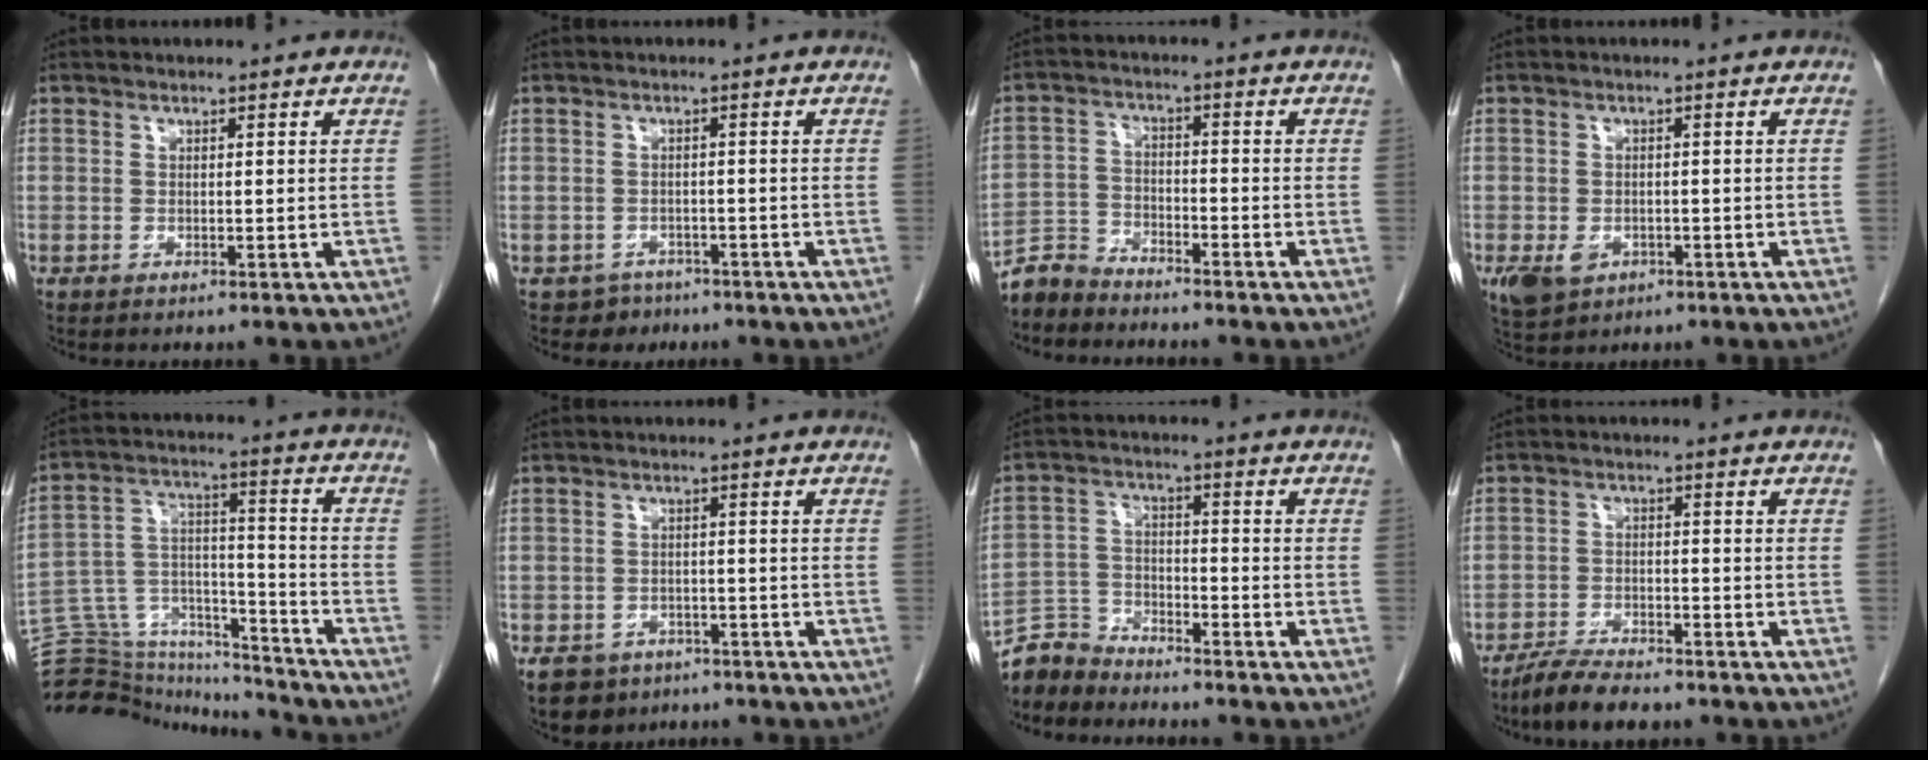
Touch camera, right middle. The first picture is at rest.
{"total": 2.9, "force": [-1.9, 2.1, -0.5], "torque": [0.002, 0.008, -0.027]}
{"total": 4.9, "force": [-4.8, 1.0, -0.2], "torque": [0.000, -0.005, -0.095]}
{"total": 5.1, "force": [-2.3, 3.7, 2.7], "torque": [-0.052, -0.007, -0.028]}
{"total": 21.1, "force": [-20.2, 4.7, 4.2], "torque": [-0.110, 0.042, -0.318]}
{"total": 6.0, "force": [-4.2, 4.1, 1.2], "torque": [-0.024, 0.005, -0.061]}
{"total": 6.2, "force": [-6.0, 1.3, -0.3], "torque": [0.001, 0.002, -0.119]}
{"total": 5.8, "force": [-5.0, 1.3, 2.7], "torque": [-0.057, -0.012, -0.091]}